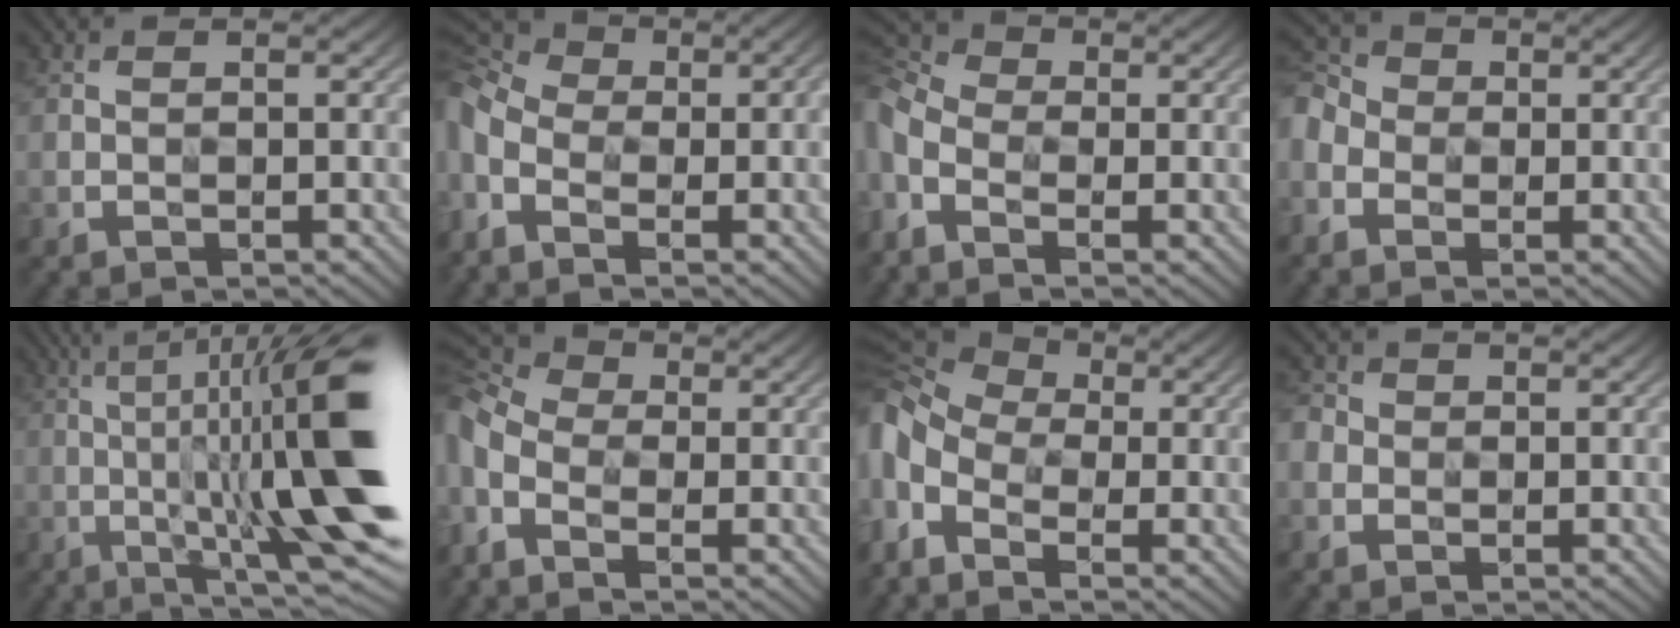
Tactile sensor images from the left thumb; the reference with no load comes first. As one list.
[{"total": 11.9, "force": [-2.9, 7.4, 8.9], "torque": [-0.225, -0.015, -0.041]}, {"total": 8.6, "force": [-2.3, 5.6, 6.2], "torque": [-0.192, -0.005, -0.038]}, {"total": 5.7, "force": [-1.6, 4.7, 2.9], "torque": [-0.094, 0.002, -0.044]}, {"total": 18.9, "force": [-0.4, 4.1, 18.4], "torque": [-0.269, 0.027, 0.004]}, {"total": 10.6, "force": [-2.3, 6.8, 7.8], "torque": [-0.228, -0.013, -0.033]}, {"total": 11.3, "force": [-2.7, 7.4, 8.2], "torque": [-0.224, -0.020, -0.041]}, {"total": 2.4, "force": [-0.3, 2.3, 0.8], "torque": [-0.024, 0.003, -0.010]}]